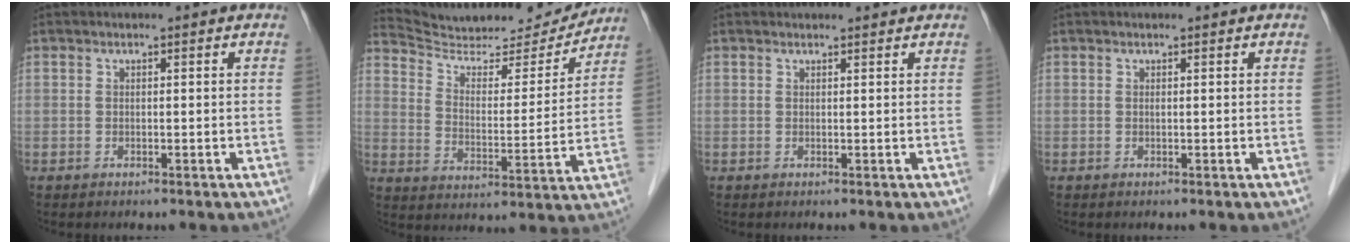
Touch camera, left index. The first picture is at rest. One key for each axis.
{"total": 15.7, "fx": 15.1, "fy": 2.4, "fz": 3.2, "tx": -0.054, "ty": -0.021, "tz": 0.226}
{"total": 0.6, "fx": 0.5, "fy": 0.1, "fz": -0.1, "tx": -0.005, "ty": 0.001, "tz": 0.001}
{"total": 0.9, "fx": -0.9, "fy": -0.1, "fz": 0.0, "tx": -0.002, "ty": -0.005, "tz": -0.017}